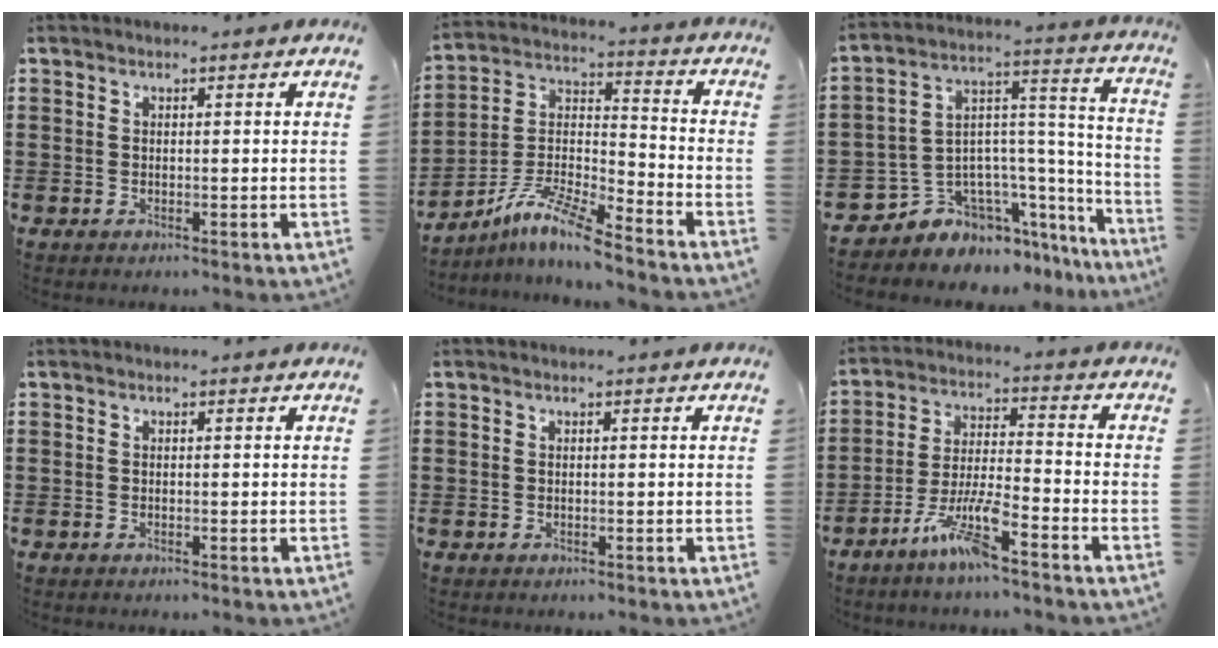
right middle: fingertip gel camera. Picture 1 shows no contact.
{"total": 9.2, "force": [-7.8, 0.5, 4.8], "torque": [-0.104, 0.000, -0.156]}
{"total": 5.9, "force": [-4.3, 4.0, 0.0], "torque": [-0.025, -0.014, -0.081]}
{"total": 0.0}
{"total": 0.0}
{"total": 7.9, "force": [-5.6, 0.9, 5.5], "torque": [-0.119, -0.005, -0.109]}